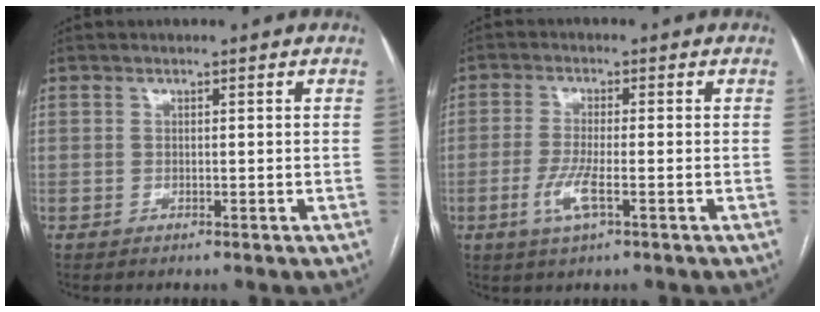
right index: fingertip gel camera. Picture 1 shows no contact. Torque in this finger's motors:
{"motor_torque": [0.86, -0.48, 0.52, 0.09]}